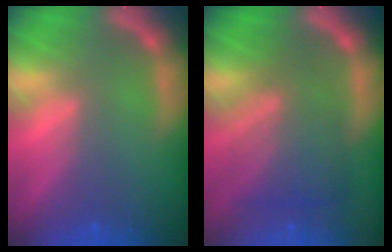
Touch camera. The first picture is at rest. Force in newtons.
{"total": 7.1}